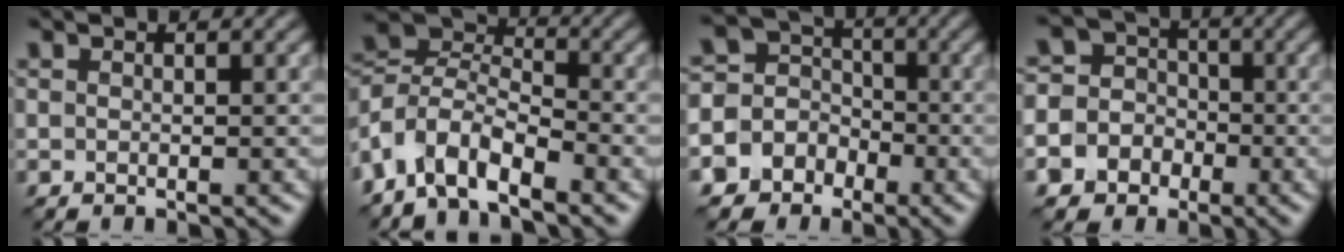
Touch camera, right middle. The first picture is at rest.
{"total": 6.3, "force": [-3.9, 3.1, 3.8], "torque": [-0.073, 0.005, -0.095]}
{"total": 7.3, "force": [-3.8, 6.2, 0.7], "torque": [-0.020, 0.007, -0.084]}
{"total": 7.4, "force": [-3.4, 6.5, 1.0], "torque": [-0.028, -0.002, -0.074]}